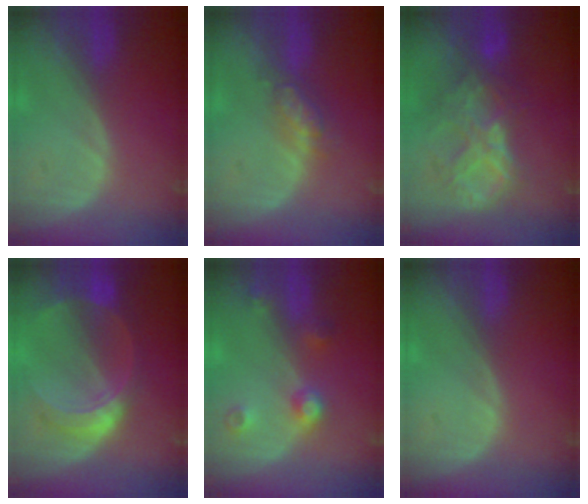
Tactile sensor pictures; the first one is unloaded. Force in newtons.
{"total": 4.6, "press": 4.1, "slide": 2.2}
{"total": 9.1, "press": 7.7, "slide": 4.8}
{"total": 7.6, "press": 6.8, "slide": 3.5}
{"total": 4.5, "press": 4.0, "slide": 2.0}
{"total": 0.0}